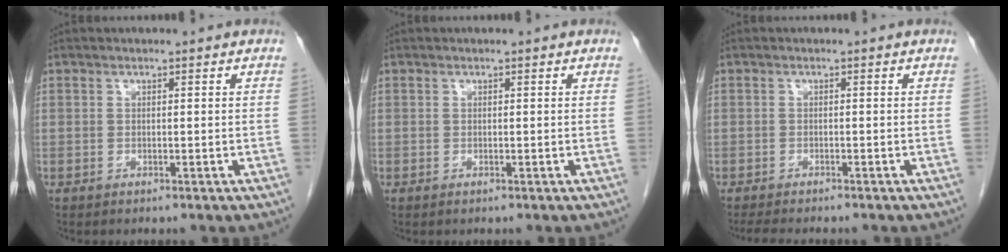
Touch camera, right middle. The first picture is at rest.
{"total": 0.0}
{"total": 4.9, "force": [-4.3, 0.7, 2.4], "torque": [-0.034, -0.011, -0.063]}